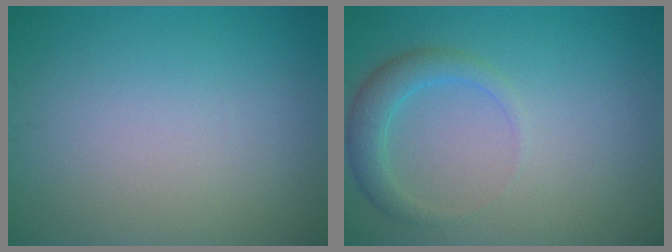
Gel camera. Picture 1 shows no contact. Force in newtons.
{"total": 2.6, "press": 2.6, "slide": 0.0}